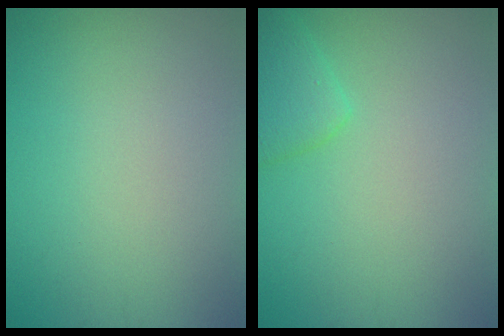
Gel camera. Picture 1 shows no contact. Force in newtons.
{"total": 2.6, "press": 2.6, "slide": 0.2}